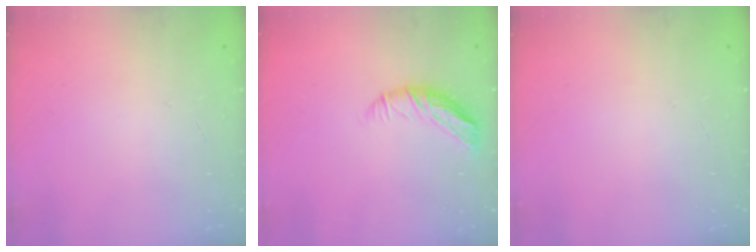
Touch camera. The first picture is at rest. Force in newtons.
{"total": 9.2, "press": 9.2, "slide": 0.9}
{"total": 0.0}